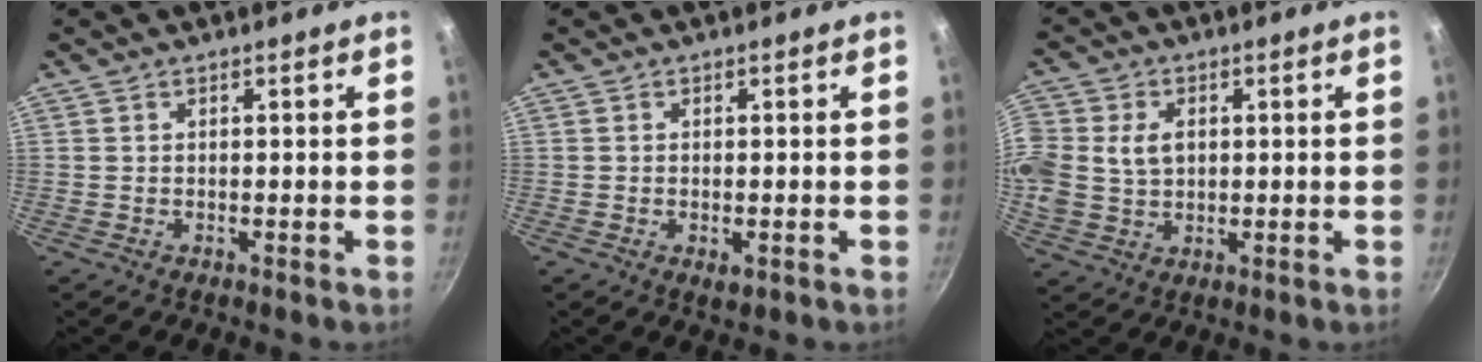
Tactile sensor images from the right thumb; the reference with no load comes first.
{"total": 2.0, "force": [-0.6, 1.1, 1.6], "torque": [-0.025, -0.004, -0.008]}
{"total": 11.8, "force": [1.5, 9.5, 6.8], "torque": [-0.156, 0.015, 0.025]}